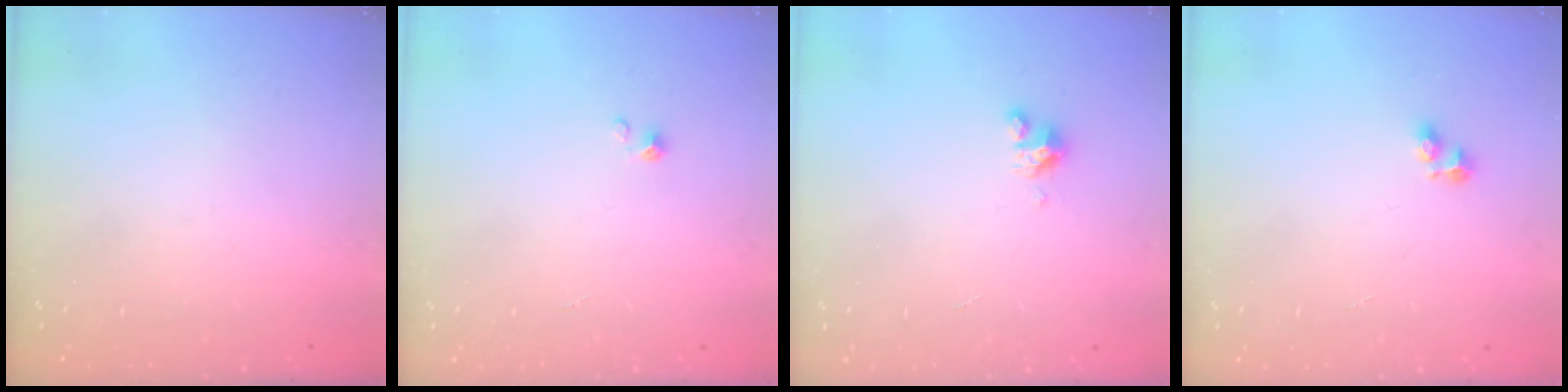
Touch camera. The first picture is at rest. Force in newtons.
{"total": 0.7, "press": 0.7, "slide": 0.1}
{"total": 2.8, "press": 2.8, "slide": 0.2}
{"total": 2.6, "press": 2.6, "slide": 0.2}